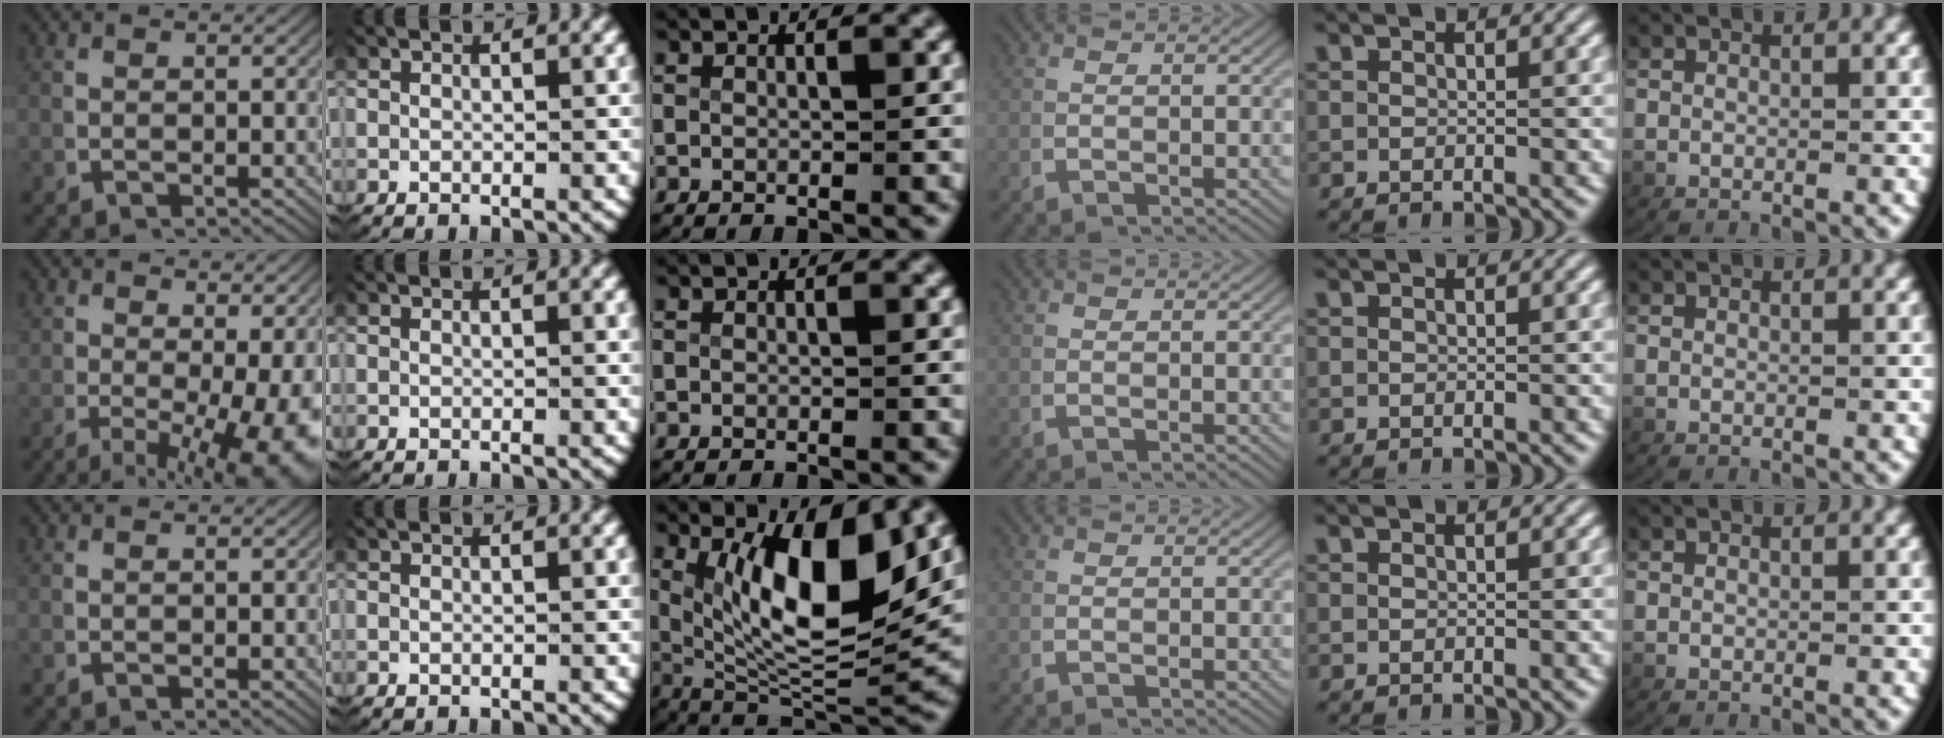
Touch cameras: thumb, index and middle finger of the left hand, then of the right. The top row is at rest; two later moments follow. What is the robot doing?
{"motion": "lift_and_place", "object": "plastic wrap"}